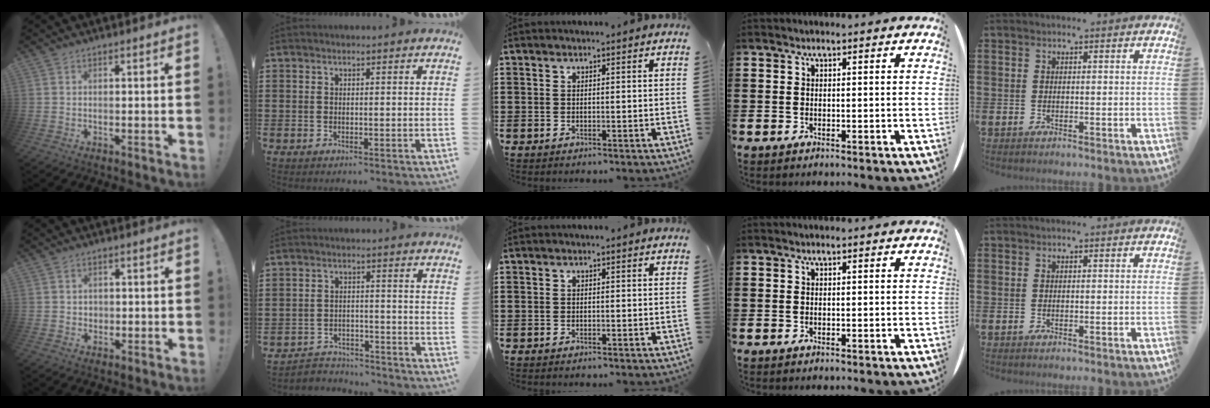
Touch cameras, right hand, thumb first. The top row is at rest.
{"thumb": {"total": 1.8, "force": [0.5, 1.7, 0.5], "torque": [-0.005, -0.001, 0.008]}, "index": {"total": 3.4, "force": [-3.3, 0.8, -0.1], "torque": [-0.007, 0.001, -0.071]}}